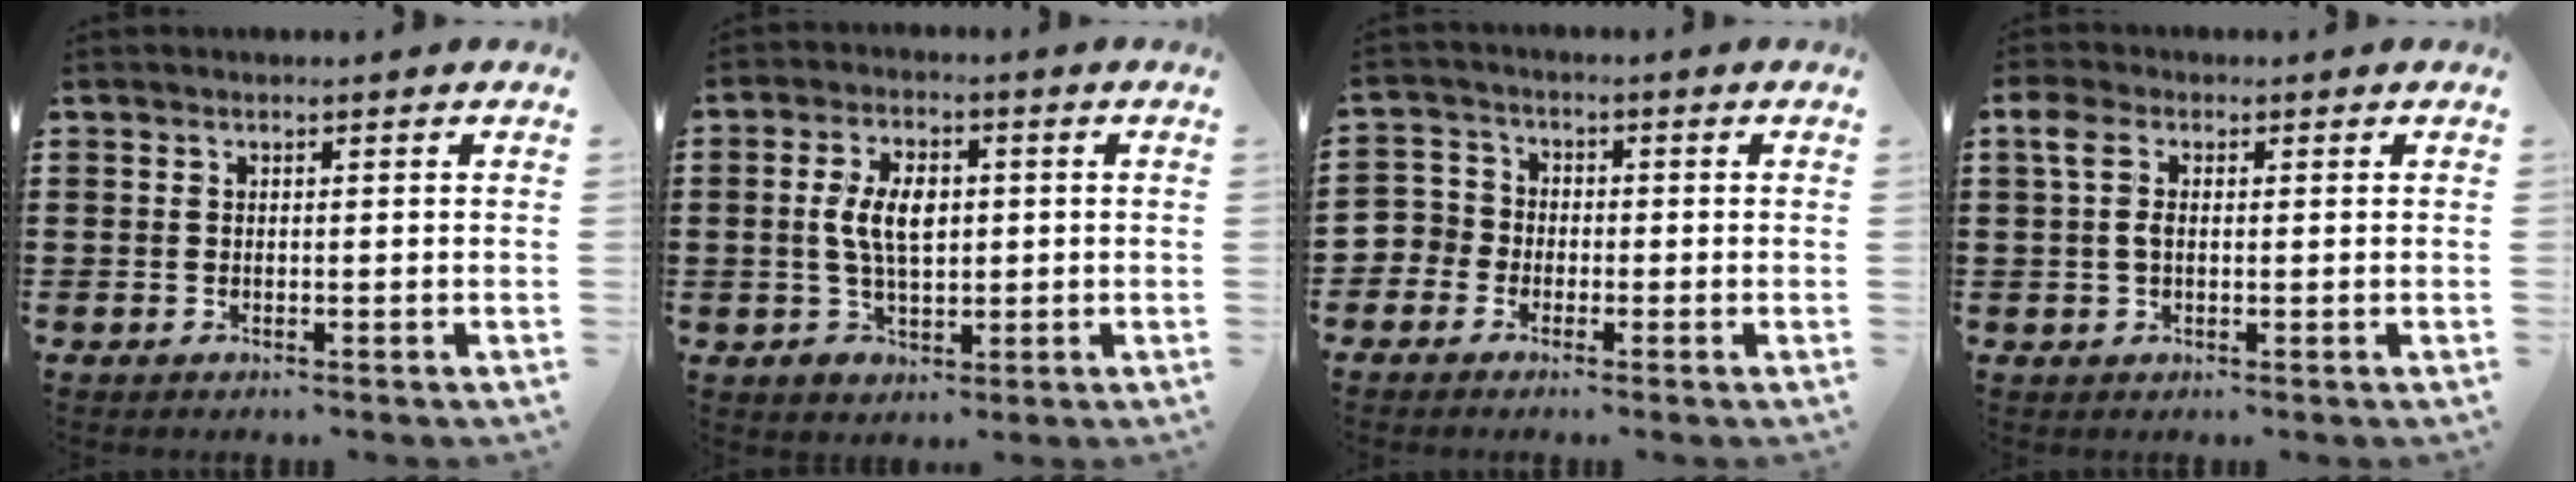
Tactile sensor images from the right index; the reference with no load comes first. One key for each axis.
{"total": 7.1, "fx": 0.4, "fy": 4.5, "fz": 5.5, "tx": -0.119, "ty": 0.007, "tz": 0.001}
{"total": 3.1, "fx": -1.5, "fy": 2.7, "fz": 0.4, "tx": -0.027, "ty": 0.003, "tz": -0.037}
{"total": 3.3, "fx": 0.5, "fy": 2.0, "fz": 2.5, "tx": -0.064, "ty": 0.009, "tz": 0.004}